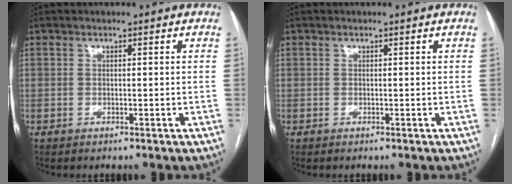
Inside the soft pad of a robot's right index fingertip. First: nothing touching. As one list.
[{"total": 0.0}]